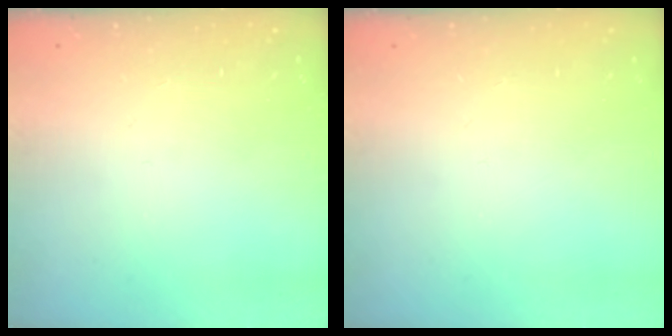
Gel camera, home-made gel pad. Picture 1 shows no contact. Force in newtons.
{"total": 0.0}